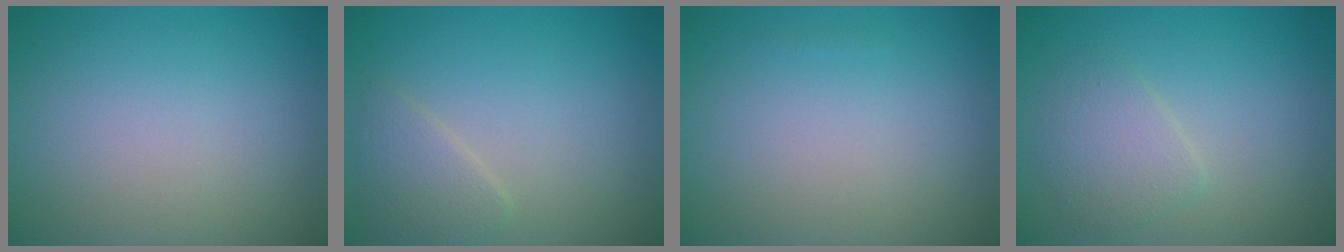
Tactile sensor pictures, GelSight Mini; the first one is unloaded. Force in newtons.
{"total": 2.0, "press": 2.0, "slide": 0.1}
{"total": 0.0}
{"total": 2.4, "press": 2.4, "slide": 0.1}